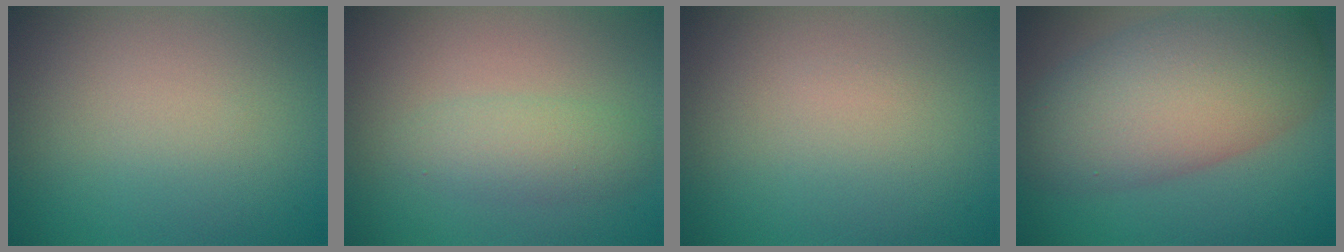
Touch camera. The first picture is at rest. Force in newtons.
{"total": 2.4, "press": 2.4, "slide": 0.0}
{"total": 0.0}
{"total": 9.6, "press": 9.6, "slide": 0.3}